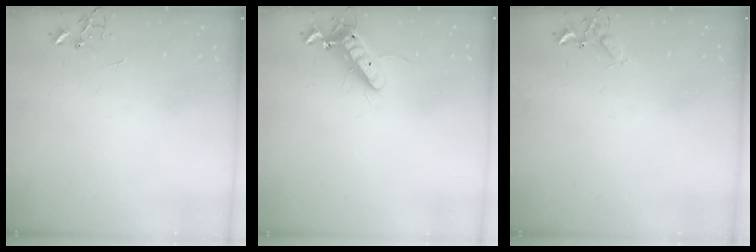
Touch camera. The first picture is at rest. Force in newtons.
{"total": 11.8, "press": 11.6, "slide": 2.2}
{"total": 4.6, "press": 4.6, "slide": 0.6}